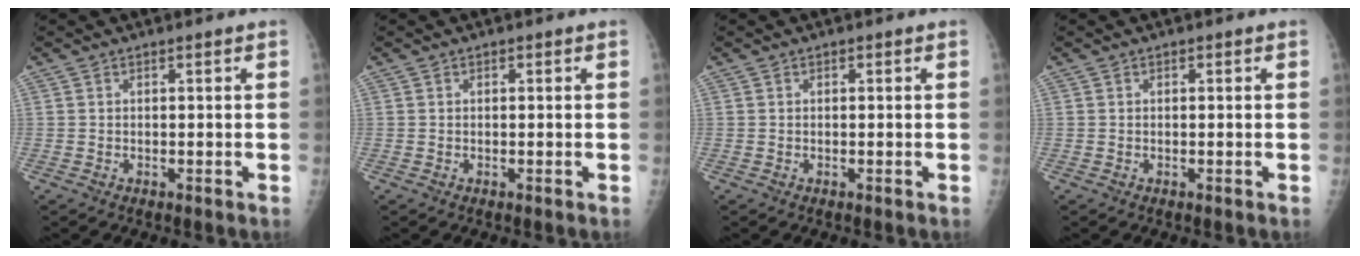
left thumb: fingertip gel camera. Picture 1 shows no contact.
{"total": 0.0}
{"total": 0.0}
{"total": 0.0}